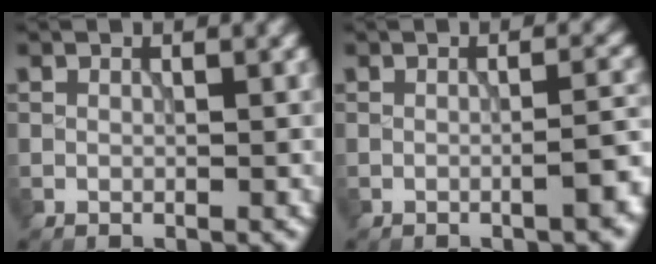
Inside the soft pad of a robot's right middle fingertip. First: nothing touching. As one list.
[{"total": 3.2, "force": [-1.1, 0.8, 2.9], "torque": [-0.031, 0.011, -0.022]}]